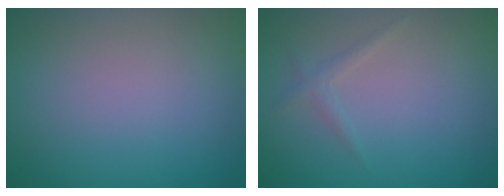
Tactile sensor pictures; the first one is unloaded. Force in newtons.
{"total": 1.0, "press": 1.0, "slide": 0.0}